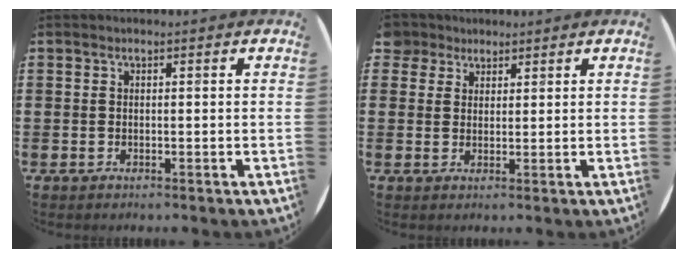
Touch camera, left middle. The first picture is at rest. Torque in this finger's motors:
{"motor_torque": [-0.26, -0.20, 0.04, 0.00]}